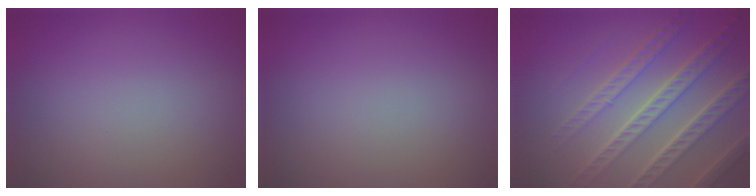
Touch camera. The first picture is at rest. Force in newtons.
{"total": 0.0}
{"total": 8.0, "press": 5.5, "slide": 5.9}